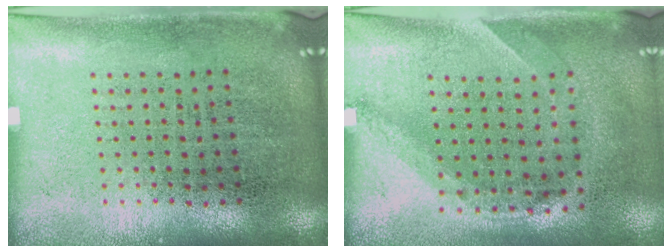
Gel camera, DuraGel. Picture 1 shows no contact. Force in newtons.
{"total": 1.4, "press": 1.1, "slide": 0.9}